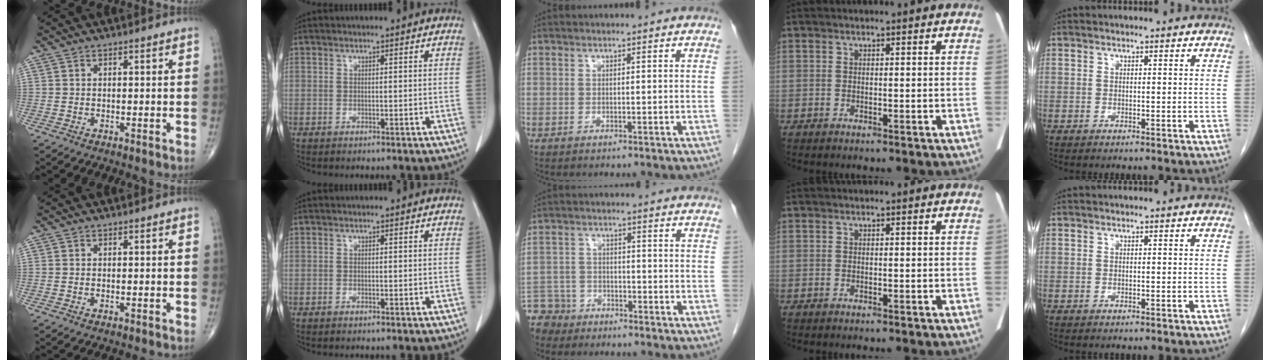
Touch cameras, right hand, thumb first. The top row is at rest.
{"index": {"total": 0.7, "force": [-0.4, 0.4, 0.4], "torque": [-0.008, 0.000, -0.006]}, "middle": {"total": 6.5, "force": [-5.5, 3.4, -0.3], "torque": [0.002, -0.004, -0.106]}}